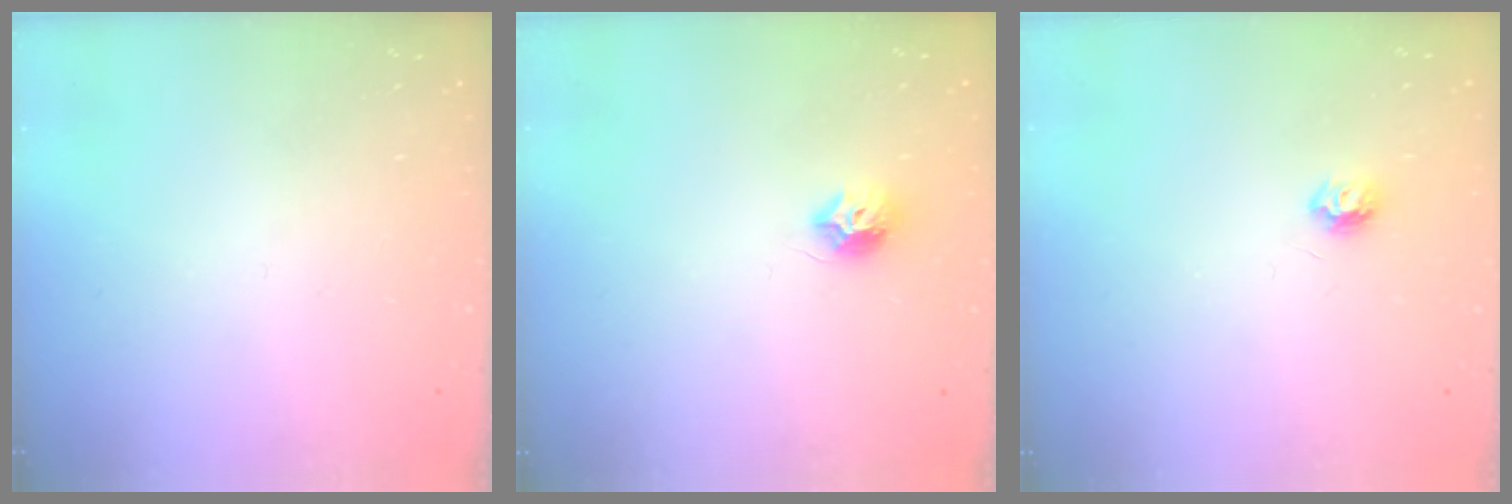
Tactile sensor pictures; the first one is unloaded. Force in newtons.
{"total": 7.6, "press": 7.6, "slide": 0.2}
{"total": 4.7, "press": 4.7, "slide": 0.5}